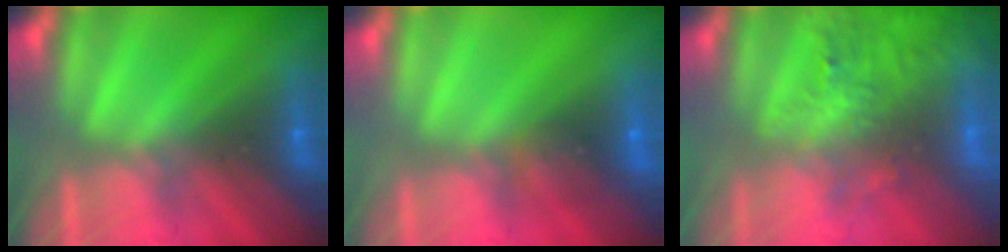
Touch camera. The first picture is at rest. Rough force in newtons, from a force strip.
{"total": 1.5}
{"total": 6.4}